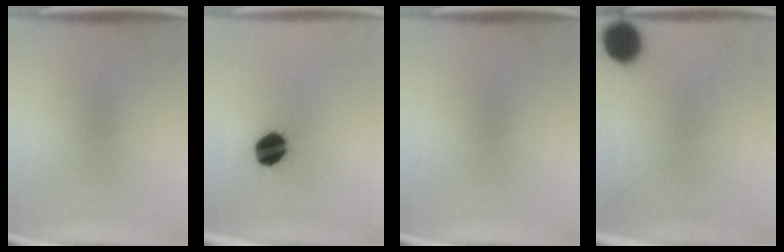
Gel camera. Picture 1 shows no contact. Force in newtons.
{"total": 9.8}
{"total": 0.0}
{"total": 4.1}